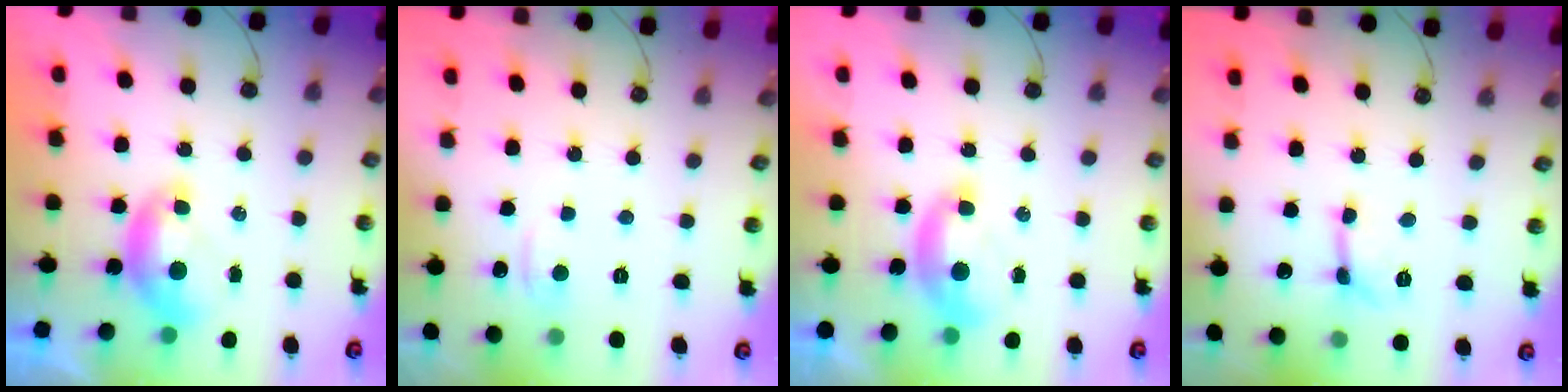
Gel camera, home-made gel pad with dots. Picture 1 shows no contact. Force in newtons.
{"total": 1.1, "press": 0.5, "slide": 0.9}
{"total": 1.7, "press": 1.6, "slide": 0.6}
{"total": 2.2, "press": 2.2, "slide": 0.4}